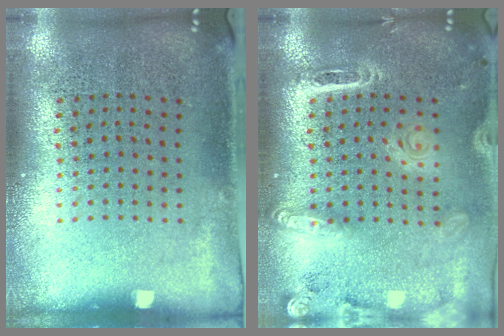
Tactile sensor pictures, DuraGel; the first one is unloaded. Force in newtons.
{"total": 2.1, "press": 1.8, "slide": 1.0}